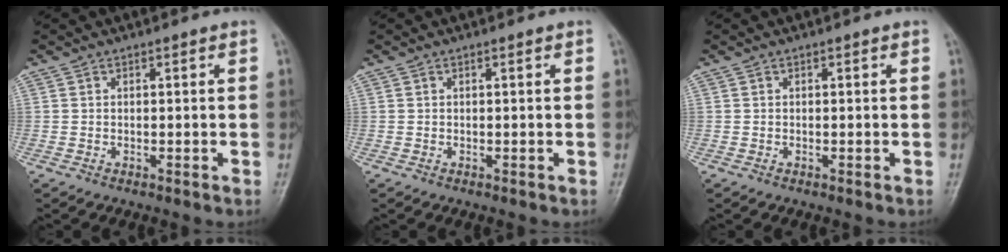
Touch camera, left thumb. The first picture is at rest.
{"total": 0.0}
{"total": 0.0}